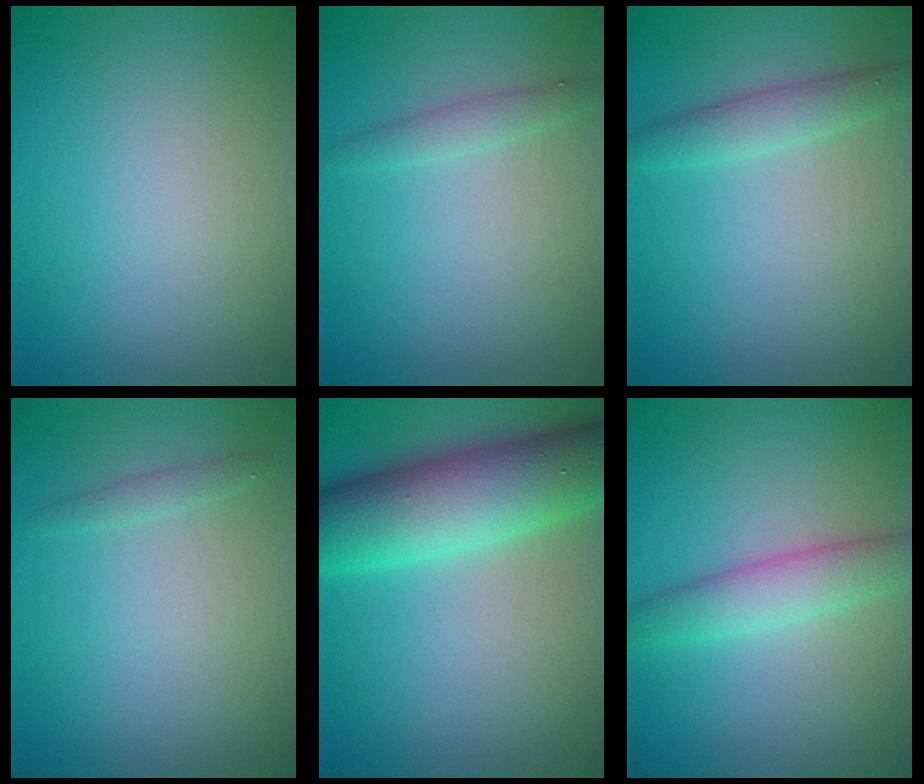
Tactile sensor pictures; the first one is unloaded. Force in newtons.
{"total": 1.4, "press": 1.4, "slide": 0.1}
{"total": 2.4, "press": 2.4, "slide": 0.1}
{"total": 0.8, "press": 0.8, "slide": 0.1}
{"total": 10.1, "press": 10.1, "slide": 0.2}
{"total": 3.4, "press": 3.4, "slide": 0.0}